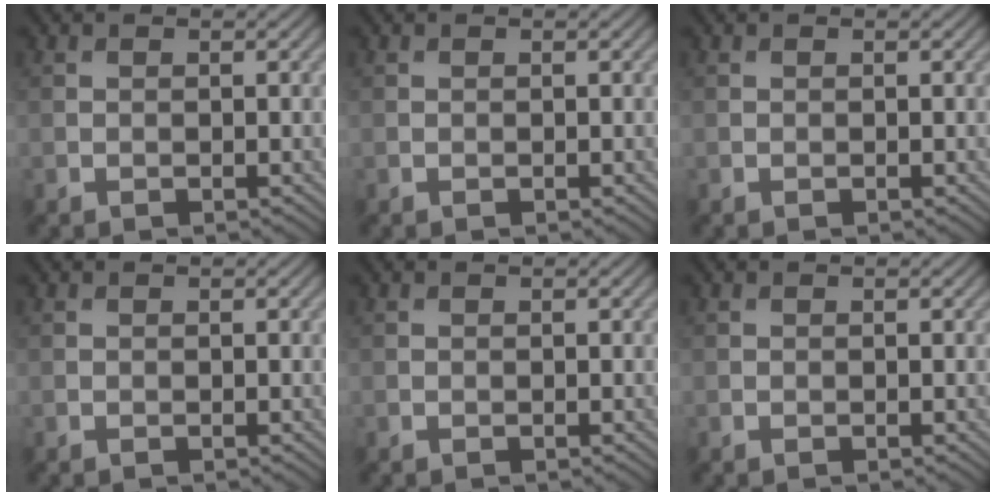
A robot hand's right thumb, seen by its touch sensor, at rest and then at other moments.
{"total": 0.0}
{"total": 0.0}
{"total": 0.0}
{"total": 0.0}
{"total": 0.0}